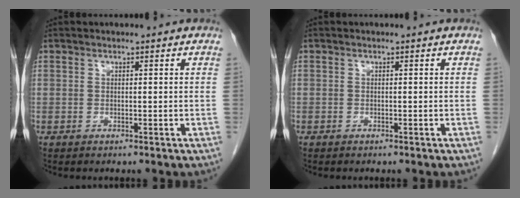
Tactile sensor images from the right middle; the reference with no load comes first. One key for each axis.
{"total": 0.0}